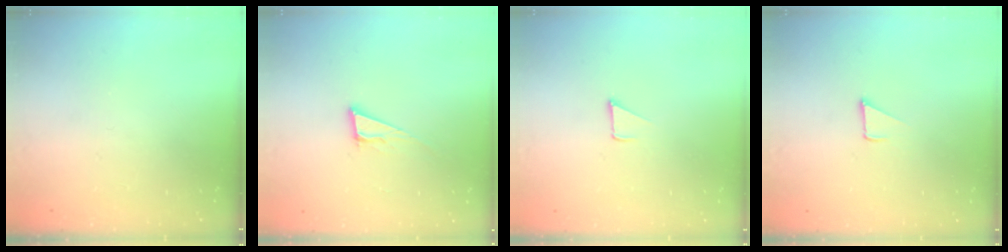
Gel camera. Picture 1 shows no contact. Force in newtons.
{"total": 6.8, "press": 6.4, "slide": 2.4}
{"total": 1.8, "press": 1.7, "slide": 0.1}
{"total": 2.4, "press": 2.4, "slide": 0.2}